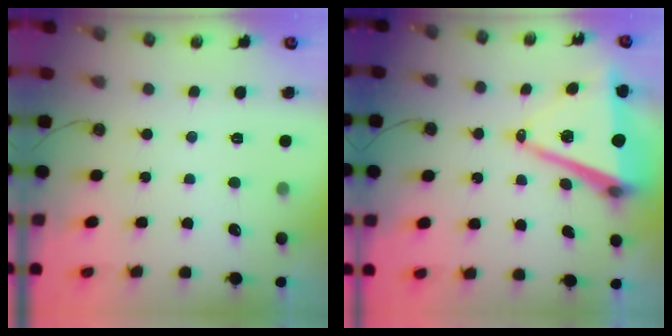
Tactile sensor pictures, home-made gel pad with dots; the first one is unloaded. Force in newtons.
{"total": 12.8, "press": 12.1, "slide": 4.3}